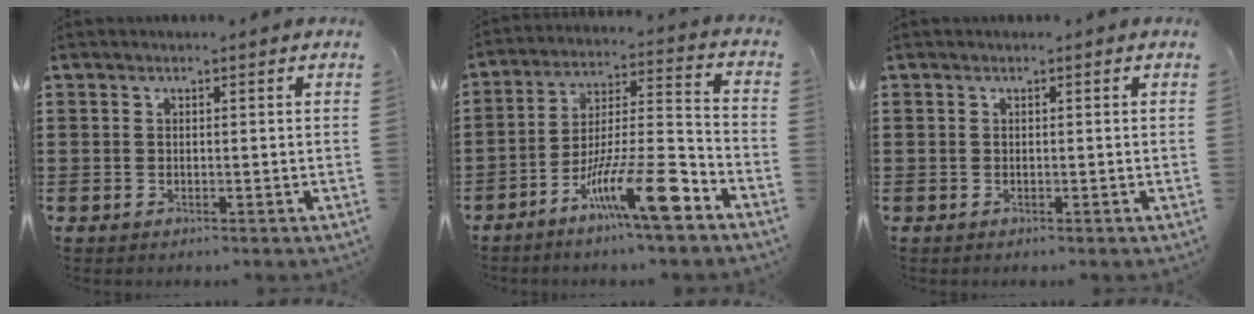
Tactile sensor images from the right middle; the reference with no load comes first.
{"total": 13.6, "force": [-8.1, 2.1, 10.8], "torque": [-0.188, 0.014, -0.144]}
{"total": 0.0}